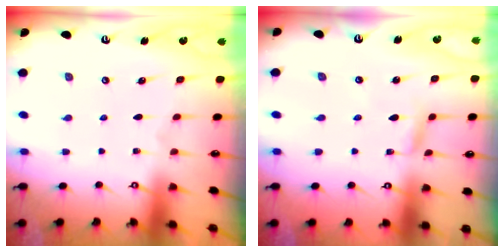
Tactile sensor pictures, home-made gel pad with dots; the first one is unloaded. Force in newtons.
{"total": 2.0, "press": 2.0, "slide": 0.2}